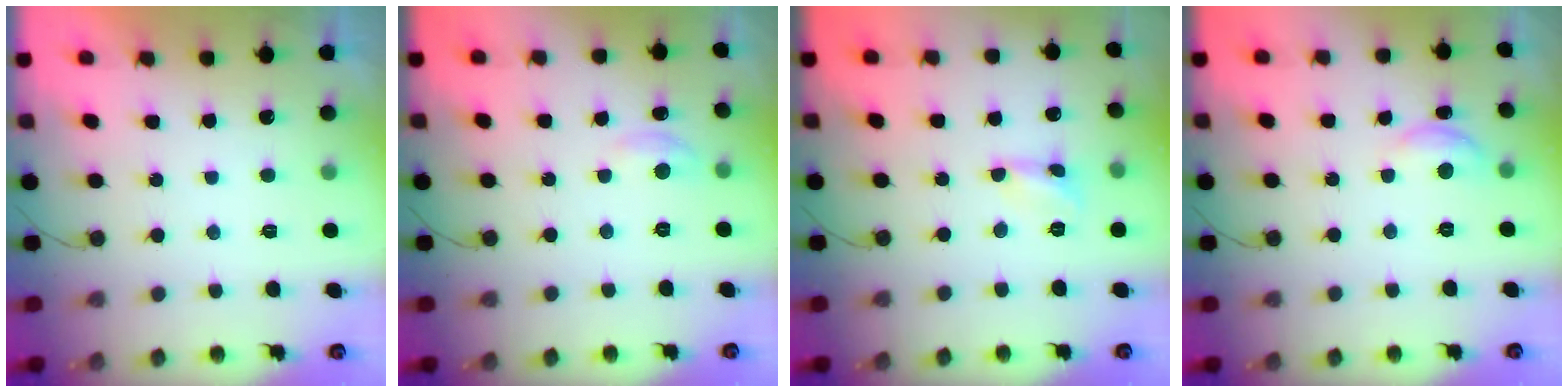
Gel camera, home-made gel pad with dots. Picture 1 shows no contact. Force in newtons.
{"total": 2.7, "press": 2.7, "slide": 0.4}
{"total": 1.6, "press": 1.6, "slide": 0.1}
{"total": 6.7, "press": 6.7, "slide": 0.6}